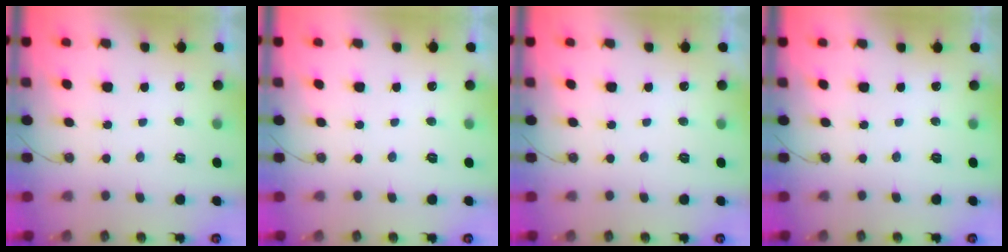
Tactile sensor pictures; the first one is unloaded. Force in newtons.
{"total": 0.0}
{"total": 0.0}
{"total": 0.0}